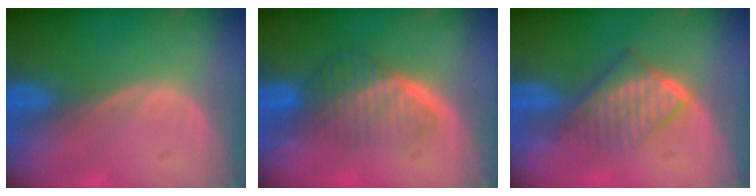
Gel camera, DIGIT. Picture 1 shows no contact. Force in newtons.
{"total": 6.7, "press": 6.1, "slide": 2.8}
{"total": 6.6, "press": 5.9, "slide": 3.0}